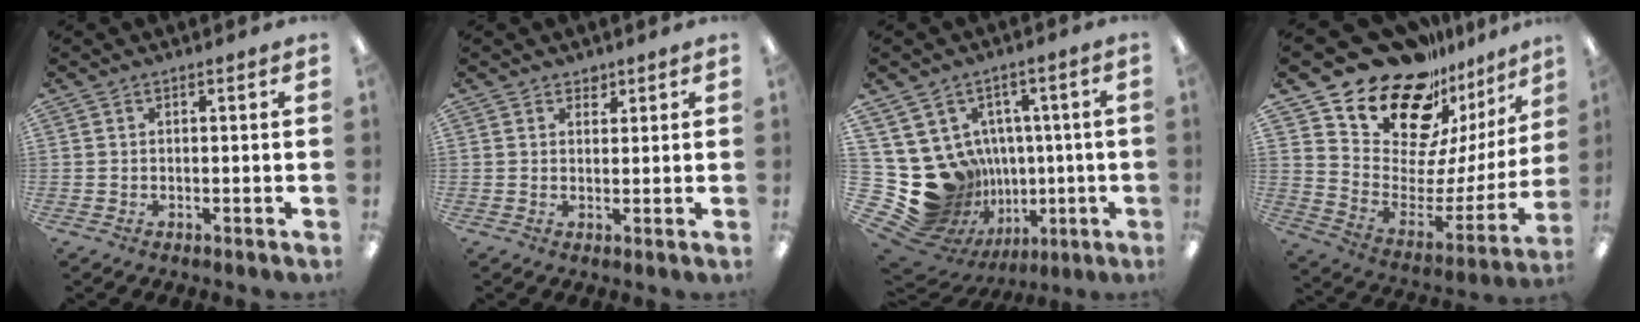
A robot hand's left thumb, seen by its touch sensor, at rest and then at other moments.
{"total": 2.0, "force": [1.6, 1.1, 0.2], "torque": [0.003, -0.005, 0.030]}
{"total": 18.0, "force": [-1.6, 16.8, 6.4], "torque": [-0.147, -0.019, 0.026]}
{"total": 22.0, "force": [17.4, 10.4, 8.5], "torque": [-0.141, -0.135, 0.316]}